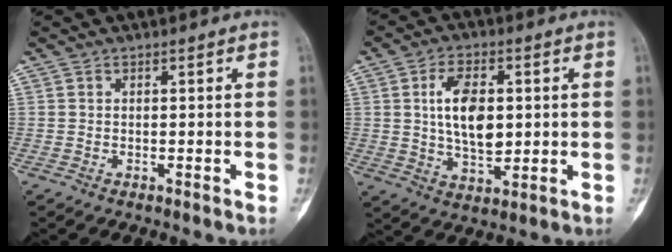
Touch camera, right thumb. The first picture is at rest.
{"total": 10.6, "force": [1.6, 5.9, 8.7], "torque": [-0.142, -0.008, 0.032]}